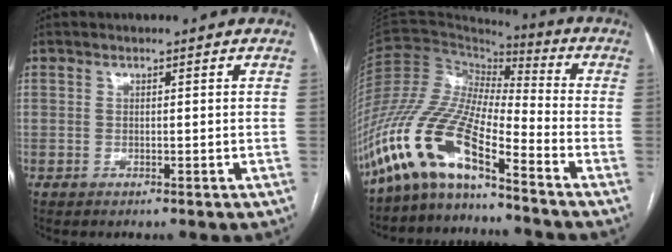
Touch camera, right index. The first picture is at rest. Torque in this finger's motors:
{"motor_torque": [2.14, 0.00, 0.76, 0.17]}